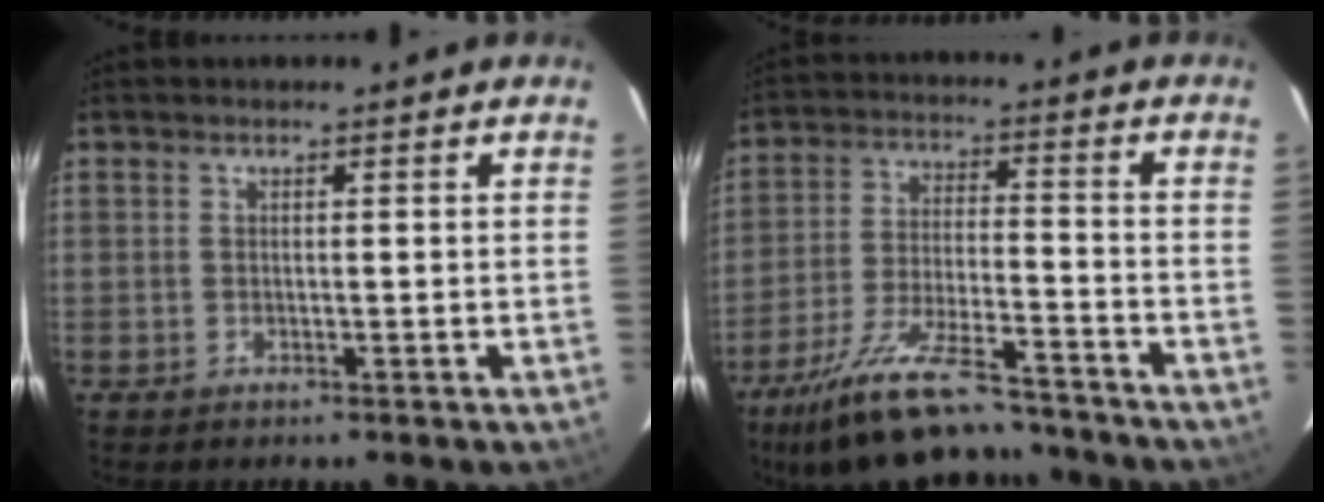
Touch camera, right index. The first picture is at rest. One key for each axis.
{"total": 18.3, "fx": -15.5, "fy": 4.2, "fz": 8.9, "tx": -0.185, "ty": -0.029, "tz": -0.251}